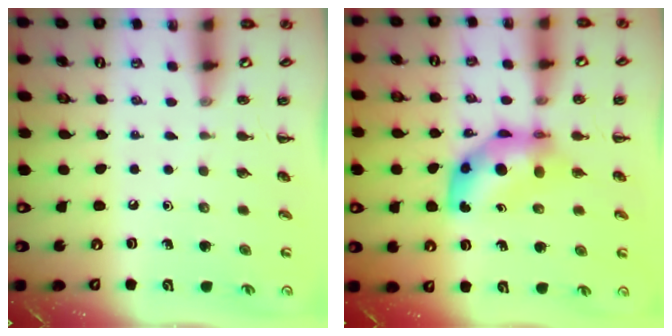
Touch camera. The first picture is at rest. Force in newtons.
{"total": 7.4, "press": 7.3, "slide": 1.0}